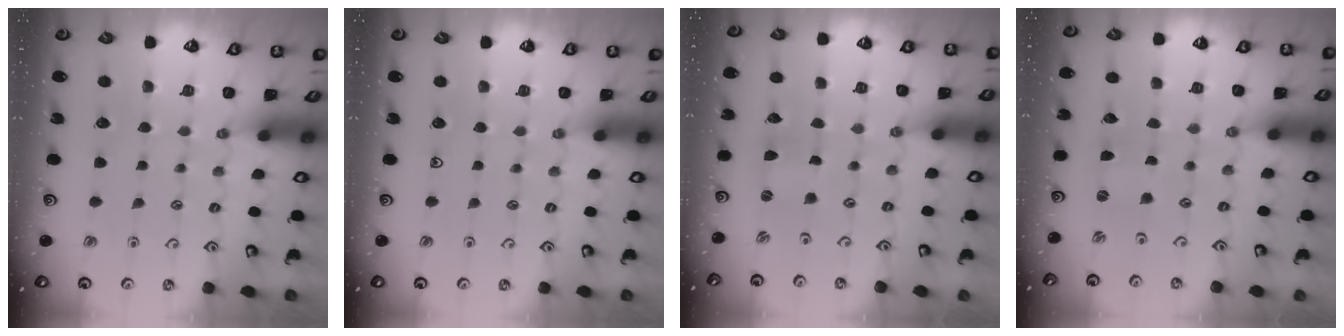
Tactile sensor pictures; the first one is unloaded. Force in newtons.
{"total": 0.0}
{"total": 0.0}
{"total": 0.7, "press": 0.7, "slide": 0.3}